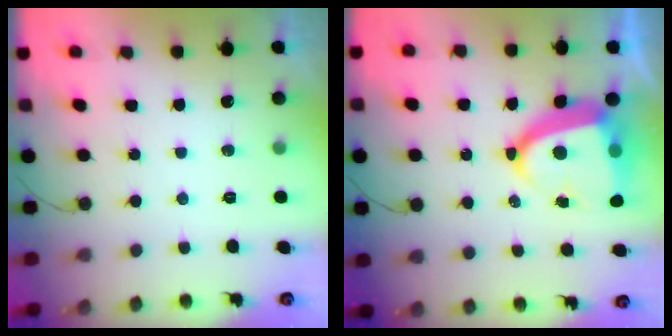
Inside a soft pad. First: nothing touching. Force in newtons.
{"total": 14.4, "press": 14.3, "slide": 1.6}